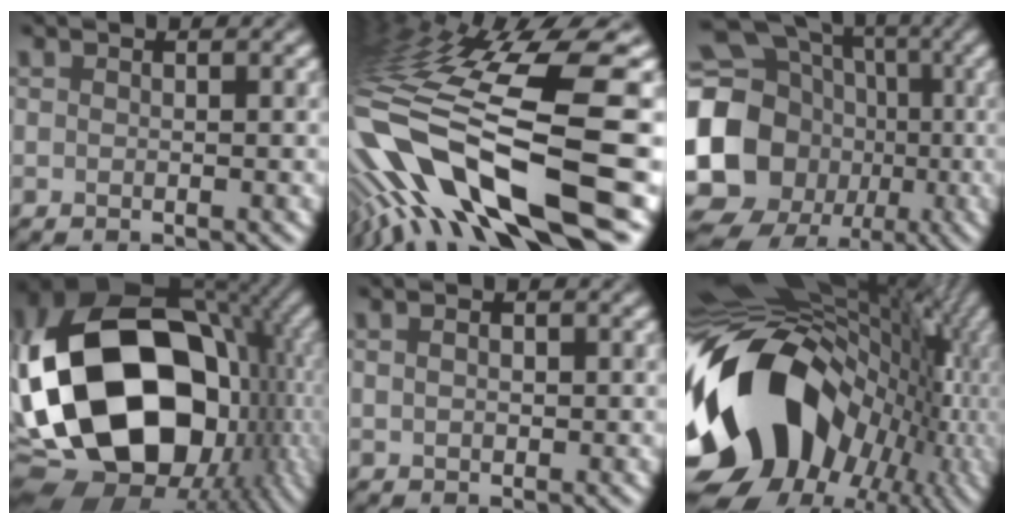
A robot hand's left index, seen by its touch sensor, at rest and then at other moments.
{"total": 17.0, "force": [-5.0, 3.2, 16.0], "torque": [-0.295, 0.011, -0.082]}
{"total": 21.8, "force": [-2.8, 19.5, 9.4], "torque": [-0.200, 0.002, -0.101]}
{"total": 21.3, "force": [-1.8, 14.9, 15.1], "torque": [-0.319, 0.005, -0.028]}
{"total": 1.7, "force": [0.7, 1.1, 1.1], "torque": [-0.019, 0.011, 0.006]}
{"total": 18.8, "force": [-3.4, 13.4, 12.7], "torque": [-0.254, -0.012, -0.052]}